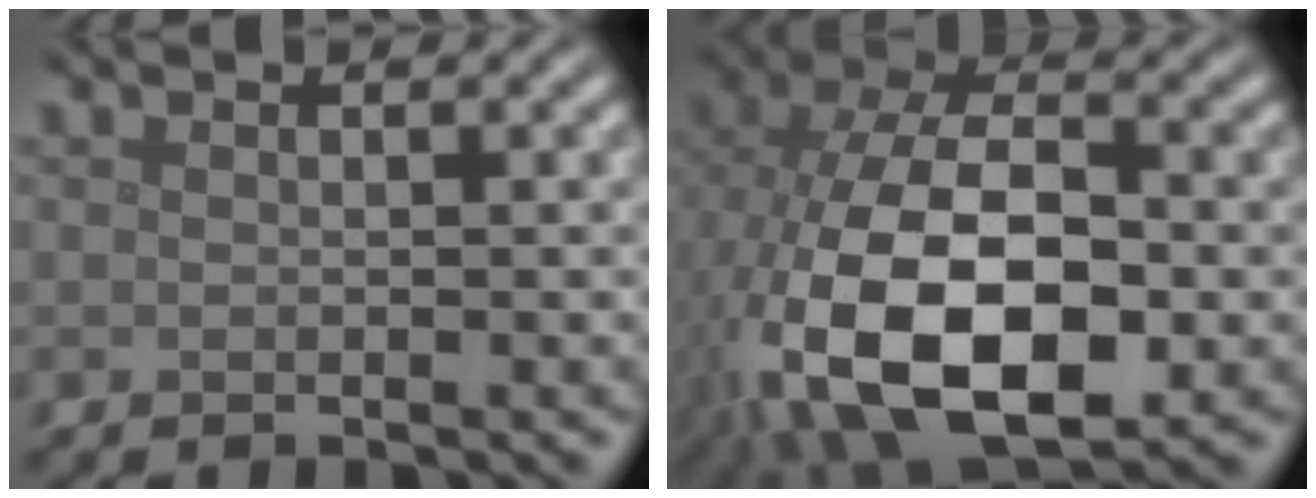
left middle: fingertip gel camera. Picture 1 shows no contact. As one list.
[{"total": 15.8, "force": [-3.9, 9.1, 12.4], "torque": [-0.254, -0.022, -0.062]}]